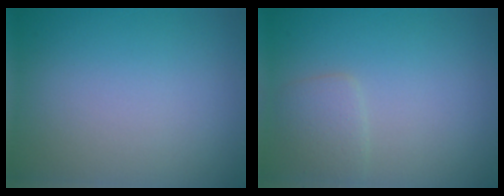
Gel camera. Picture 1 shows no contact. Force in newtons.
{"total": 1.8, "press": 1.8, "slide": 0.0}